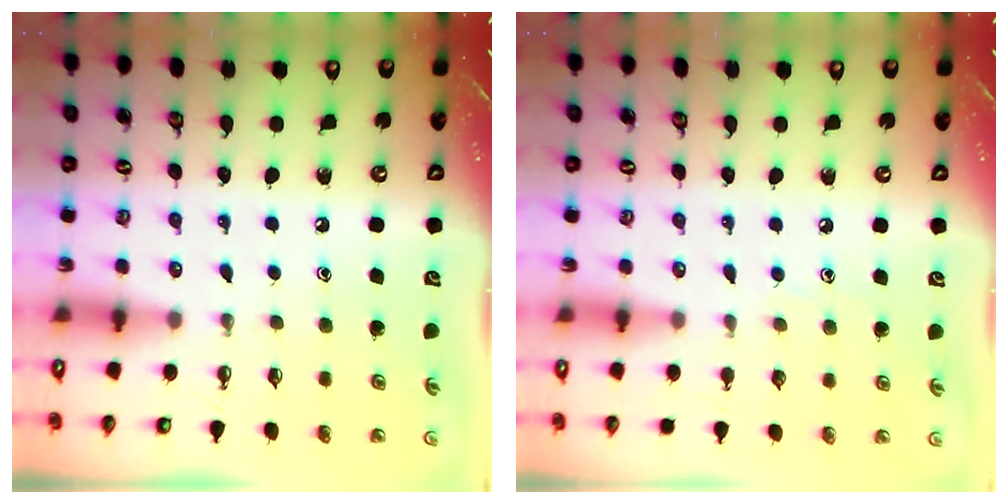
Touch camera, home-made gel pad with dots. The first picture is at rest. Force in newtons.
{"total": 3.4, "press": 3.4, "slide": 0.3}